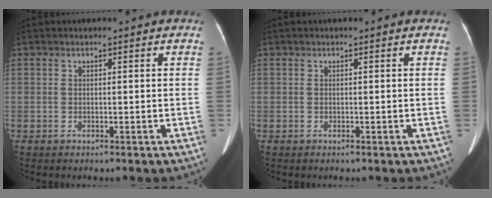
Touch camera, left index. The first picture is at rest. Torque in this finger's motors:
{"motor_torque": [0.00, 0.01, 0.00, 0.00]}